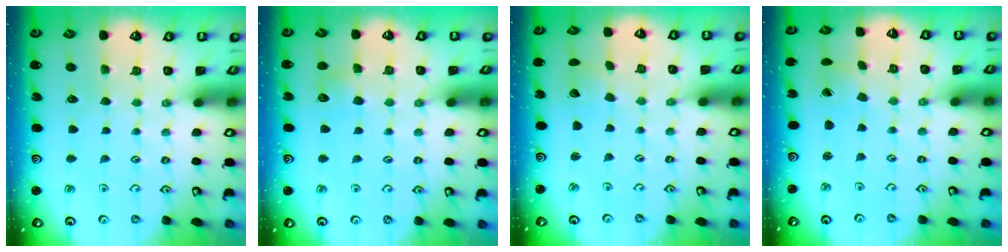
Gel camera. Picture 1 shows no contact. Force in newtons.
{"total": 6.6, "press": 6.6, "slide": 0.5}
{"total": 2.3, "press": 2.3, "slide": 0.2}
{"total": 0.5, "press": 0.5, "slide": 0.1}